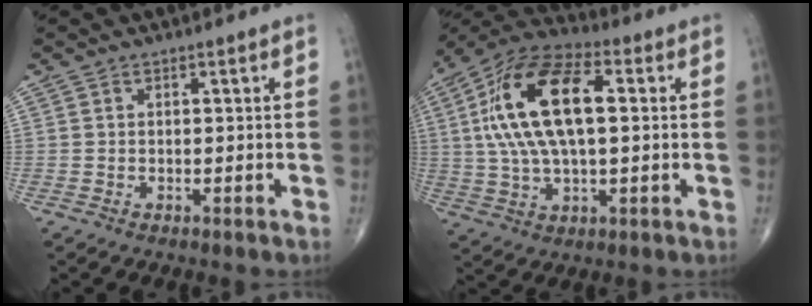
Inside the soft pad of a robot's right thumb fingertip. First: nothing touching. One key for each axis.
{"total": 19.5, "fx": 3.1, "fy": 9.2, "fz": 16.9, "tx": -0.323, "ty": 0.025, "tz": 0.051}